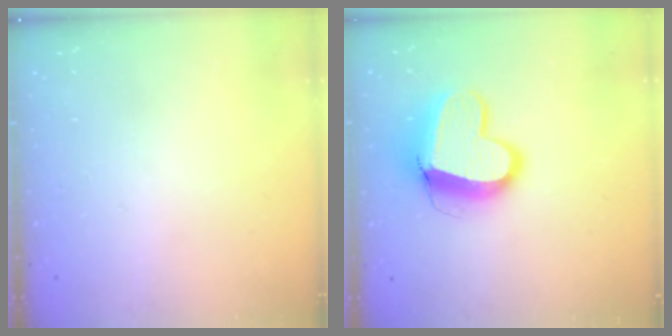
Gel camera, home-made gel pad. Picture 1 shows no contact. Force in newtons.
{"total": 13.1, "press": 13.0, "slide": 1.3}